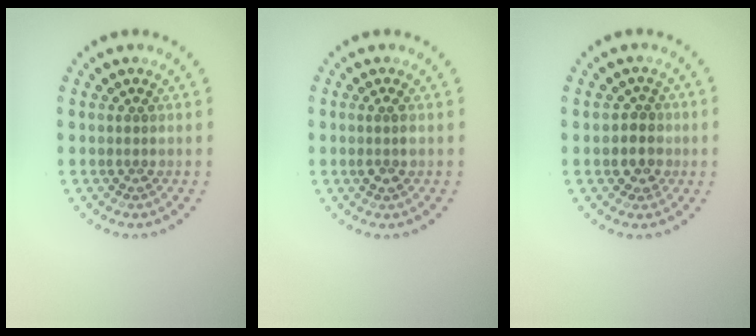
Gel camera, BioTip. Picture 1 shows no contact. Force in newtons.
{"total": 1.3, "press": 1.1, "slide": 0.7}
{"total": 2.3, "press": 2.1, "slide": 0.9}